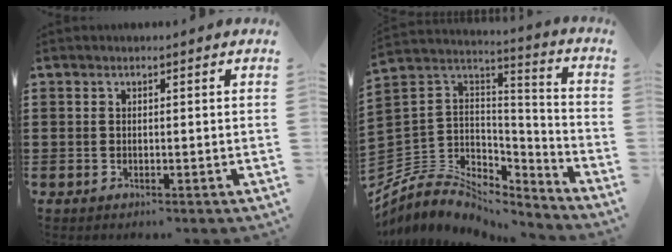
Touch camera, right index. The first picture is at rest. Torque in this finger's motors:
{"motor_torque": [-1.27, -0.87, -0.98, -0.21]}